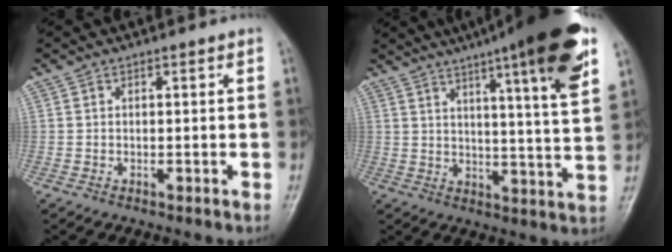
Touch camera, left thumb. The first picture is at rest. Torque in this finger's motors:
{"motor_torque": [3.57, 1.36, 1.76, -1.01, 0.46]}